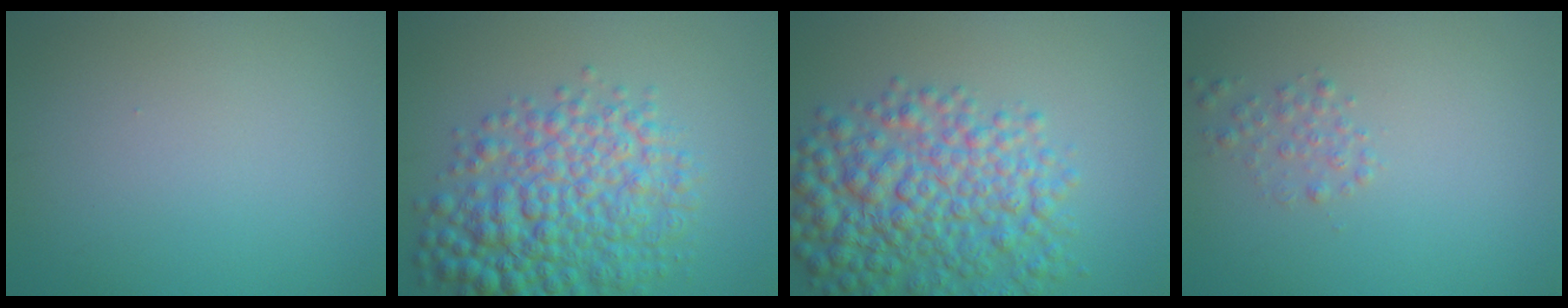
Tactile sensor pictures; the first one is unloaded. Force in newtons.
{"total": 8.1, "press": 8.1, "slide": 0.1}
{"total": 8.1, "press": 8.1, "slide": 0.2}
{"total": 1.2, "press": 1.2, "slide": 0.0}